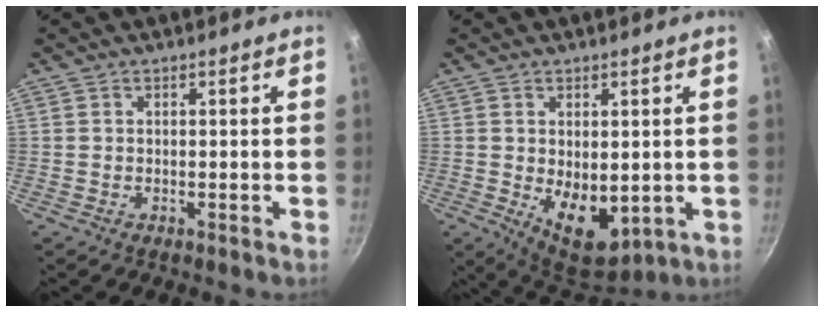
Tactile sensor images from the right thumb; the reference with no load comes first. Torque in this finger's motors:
{"motor_torque": [-0.27, 0.83, 0.79, -0.12, 0.22]}